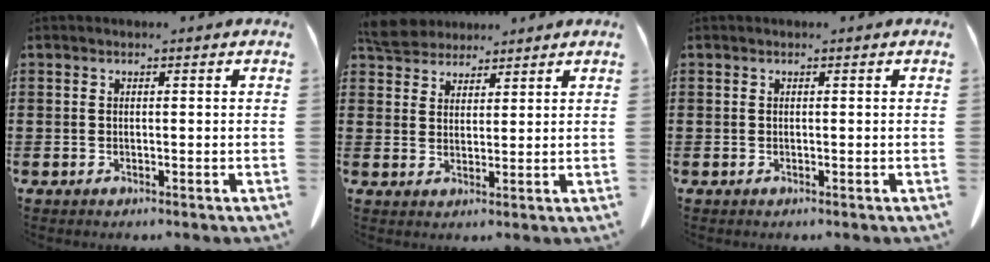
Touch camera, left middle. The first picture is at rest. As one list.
[{"total": 5.1, "force": [4.7, 1.7, 1.0], "torque": [-0.039, -0.007, 0.091]}, {"total": 0.0}]